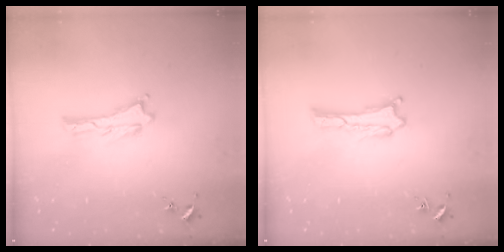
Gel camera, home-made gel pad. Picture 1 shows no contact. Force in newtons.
{"total": 0.8, "press": 0.8, "slide": 0.0}